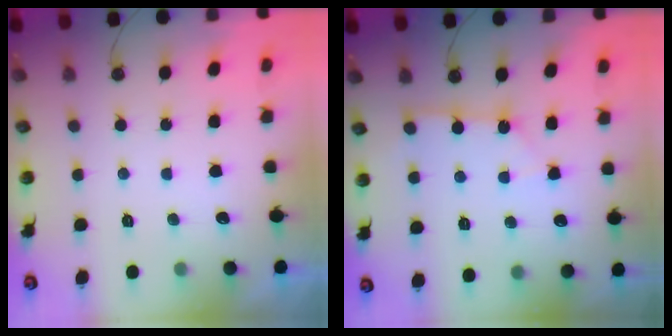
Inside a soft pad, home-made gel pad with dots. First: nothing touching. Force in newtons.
{"total": 4.6, "press": 4.5, "slide": 0.4}